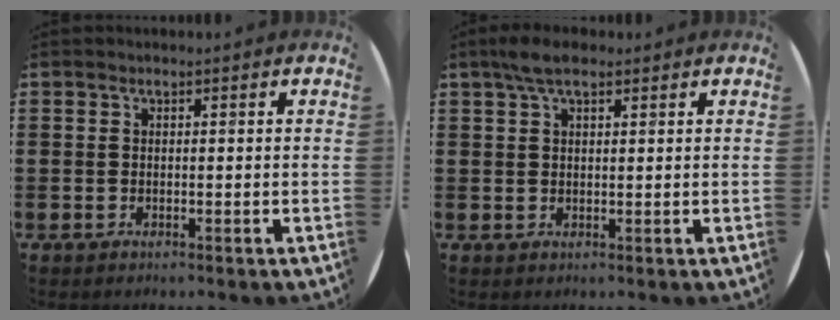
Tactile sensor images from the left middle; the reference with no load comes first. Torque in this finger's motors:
{"motor_torque": [0.96, -0.73, 0.23, 0.10]}